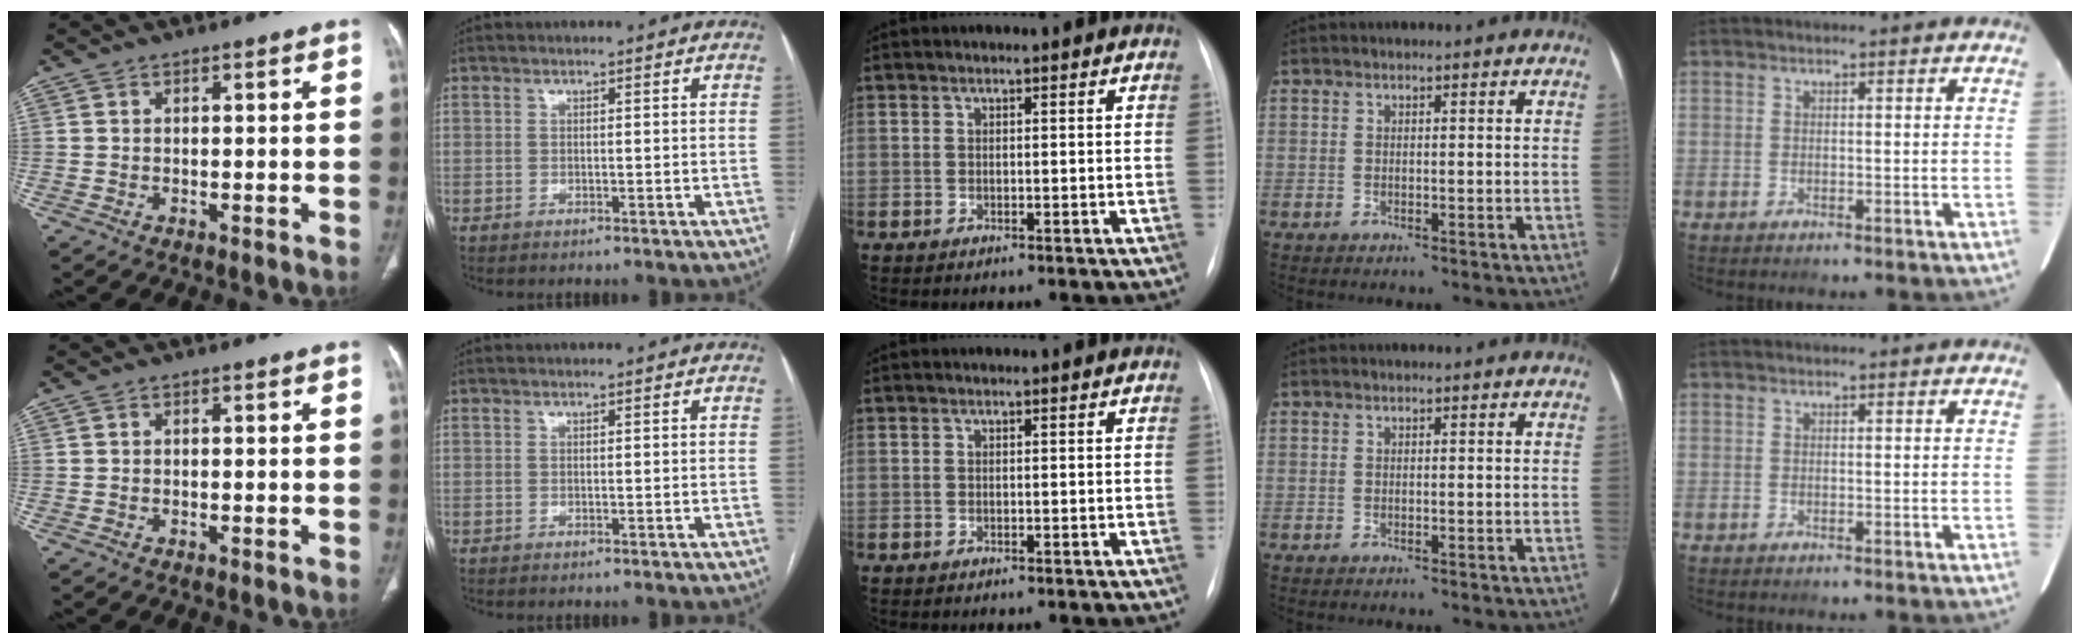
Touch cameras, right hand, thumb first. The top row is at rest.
{}